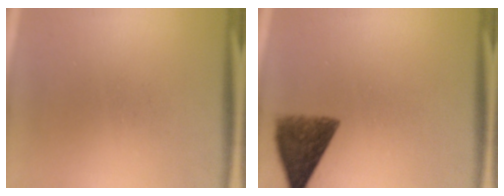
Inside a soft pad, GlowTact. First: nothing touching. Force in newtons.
{"total": 8.3}